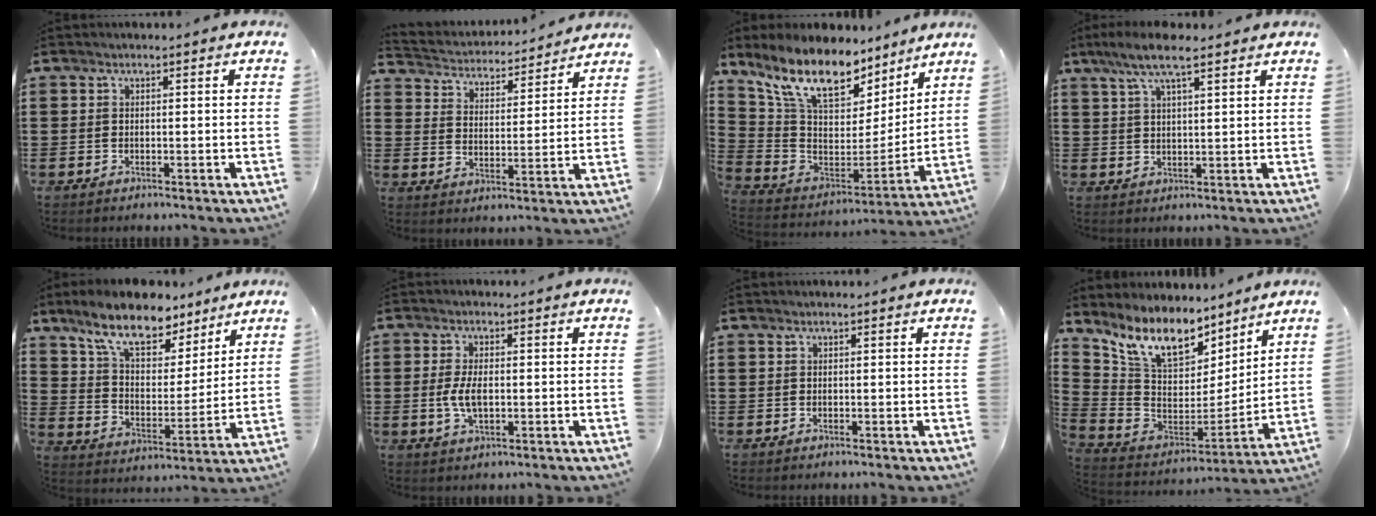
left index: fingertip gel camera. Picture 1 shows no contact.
{"total": 3.6, "force": [3.6, 0.3, -0.1], "torque": [-0.022, -0.030, 0.055]}
{"total": 13.0, "force": [9.4, 4.9, 7.5], "torque": [-0.177, -0.050, 0.166]}
{"total": 6.8, "force": [4.8, 1.3, 4.7], "torque": [-0.102, -0.001, 0.085]}
{"total": 11.3, "force": [8.8, 4.2, 5.7], "torque": [-0.130, -0.037, 0.158]}
{"total": 4.6, "force": [-0.4, 2.1, 4.1], "torque": [-0.097, -0.004, -0.014]}
{"total": 0.0}
{"total": 11.1, "force": [8.5, 4.4, 5.5], "torque": [-0.150, -0.051, 0.156]}